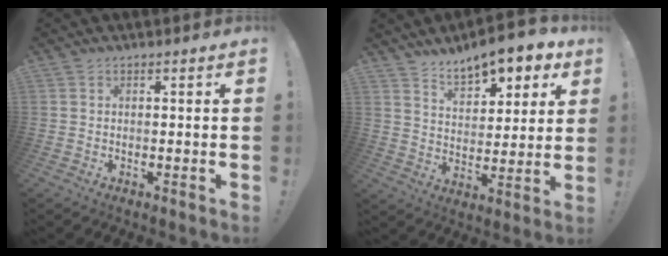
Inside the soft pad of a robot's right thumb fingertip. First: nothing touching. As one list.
[{"total": 11.6, "force": [9.1, 4.8, 5.5], "torque": [-0.078, -0.065, 0.160]}]